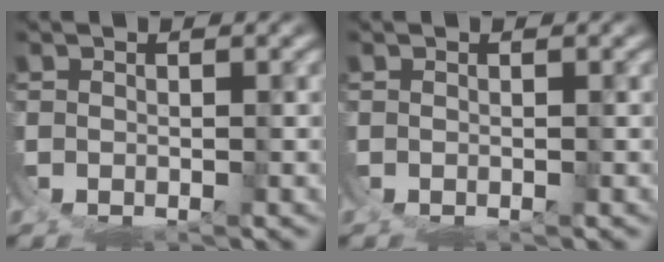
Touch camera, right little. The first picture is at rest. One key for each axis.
{"total": 0.0}